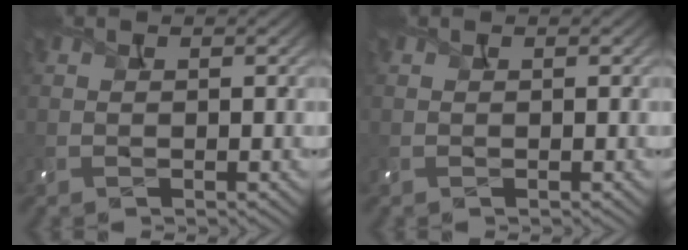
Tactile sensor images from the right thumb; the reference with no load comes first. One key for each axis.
{"total": 0.0}